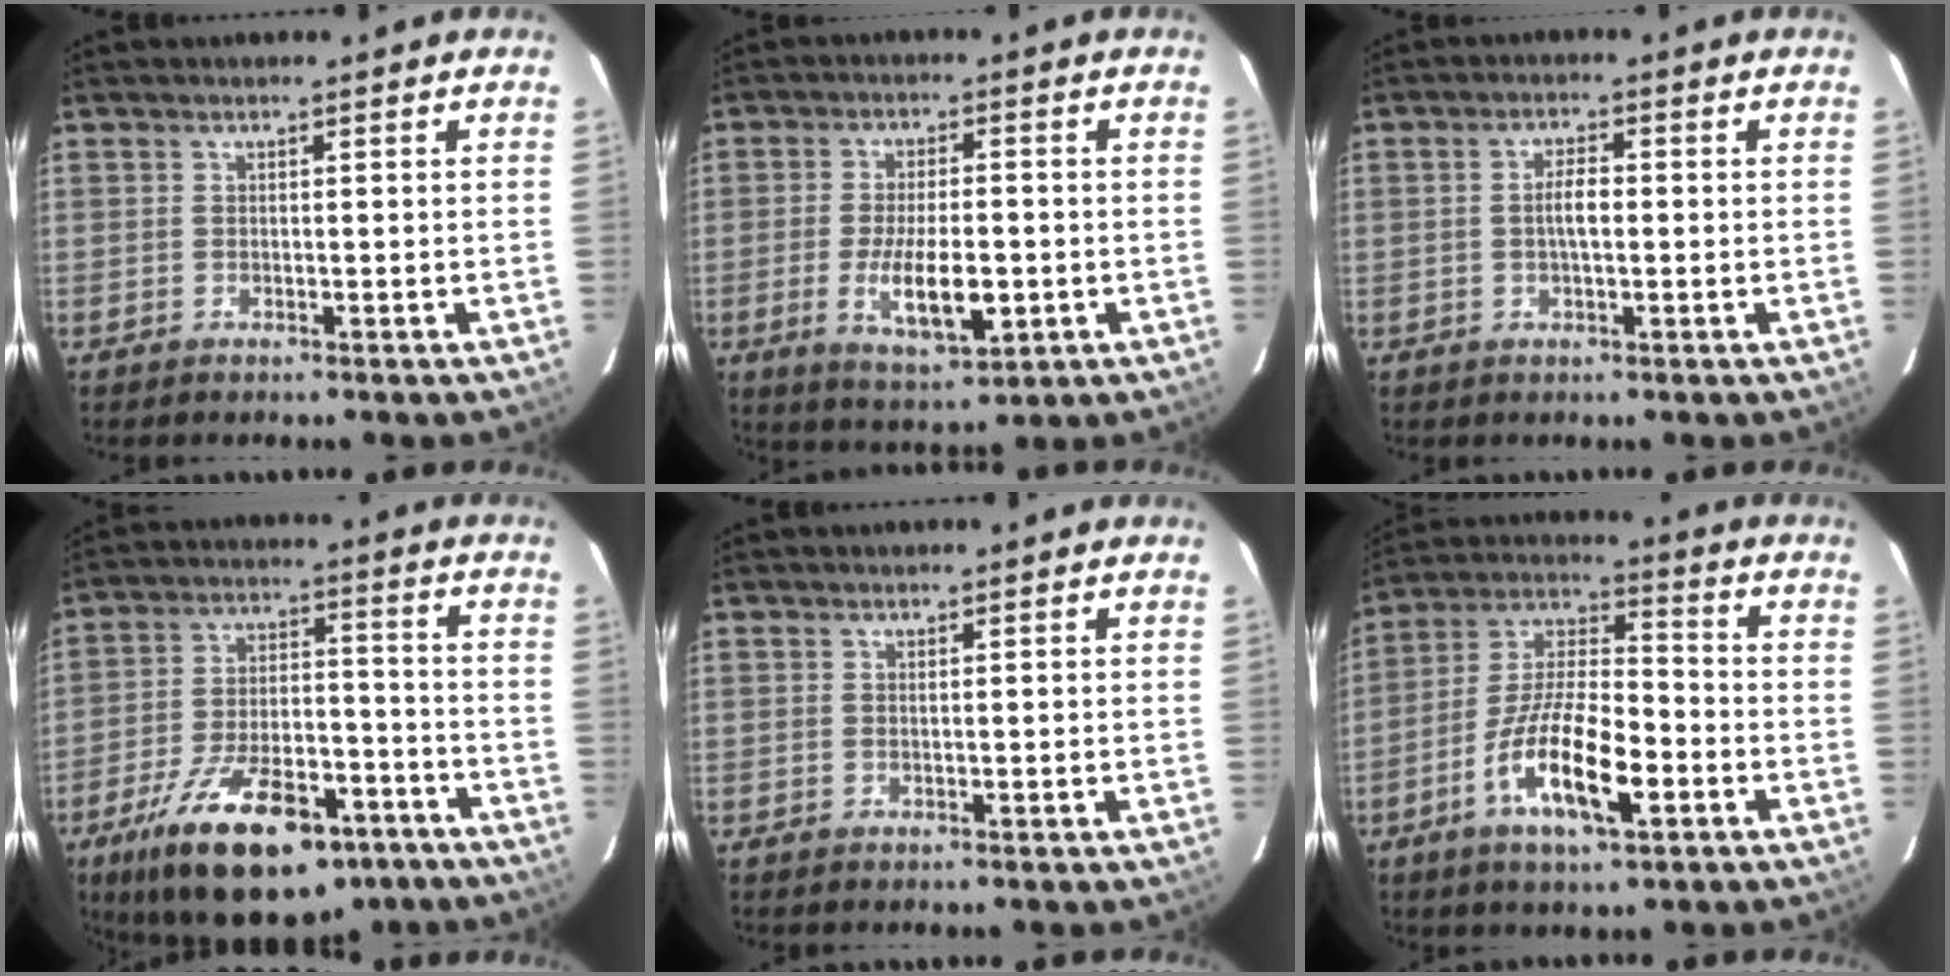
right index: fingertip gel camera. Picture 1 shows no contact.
{"total": 10.7, "force": [-2.7, 3.8, 9.6], "torque": [-0.185, -0.017, -0.040]}
{"total": 3.6, "force": [-0.2, 1.3, 3.4], "torque": [-0.061, 0.005, -0.002]}
{"total": 23.1, "force": [-15.1, 9.8, 14.6], "torque": [-0.259, -0.013, -0.222]}
{"total": 0.0}
{"total": 15.1, "force": [-6.2, 4.9, 12.9], "torque": [-0.255, -0.005, -0.115]}